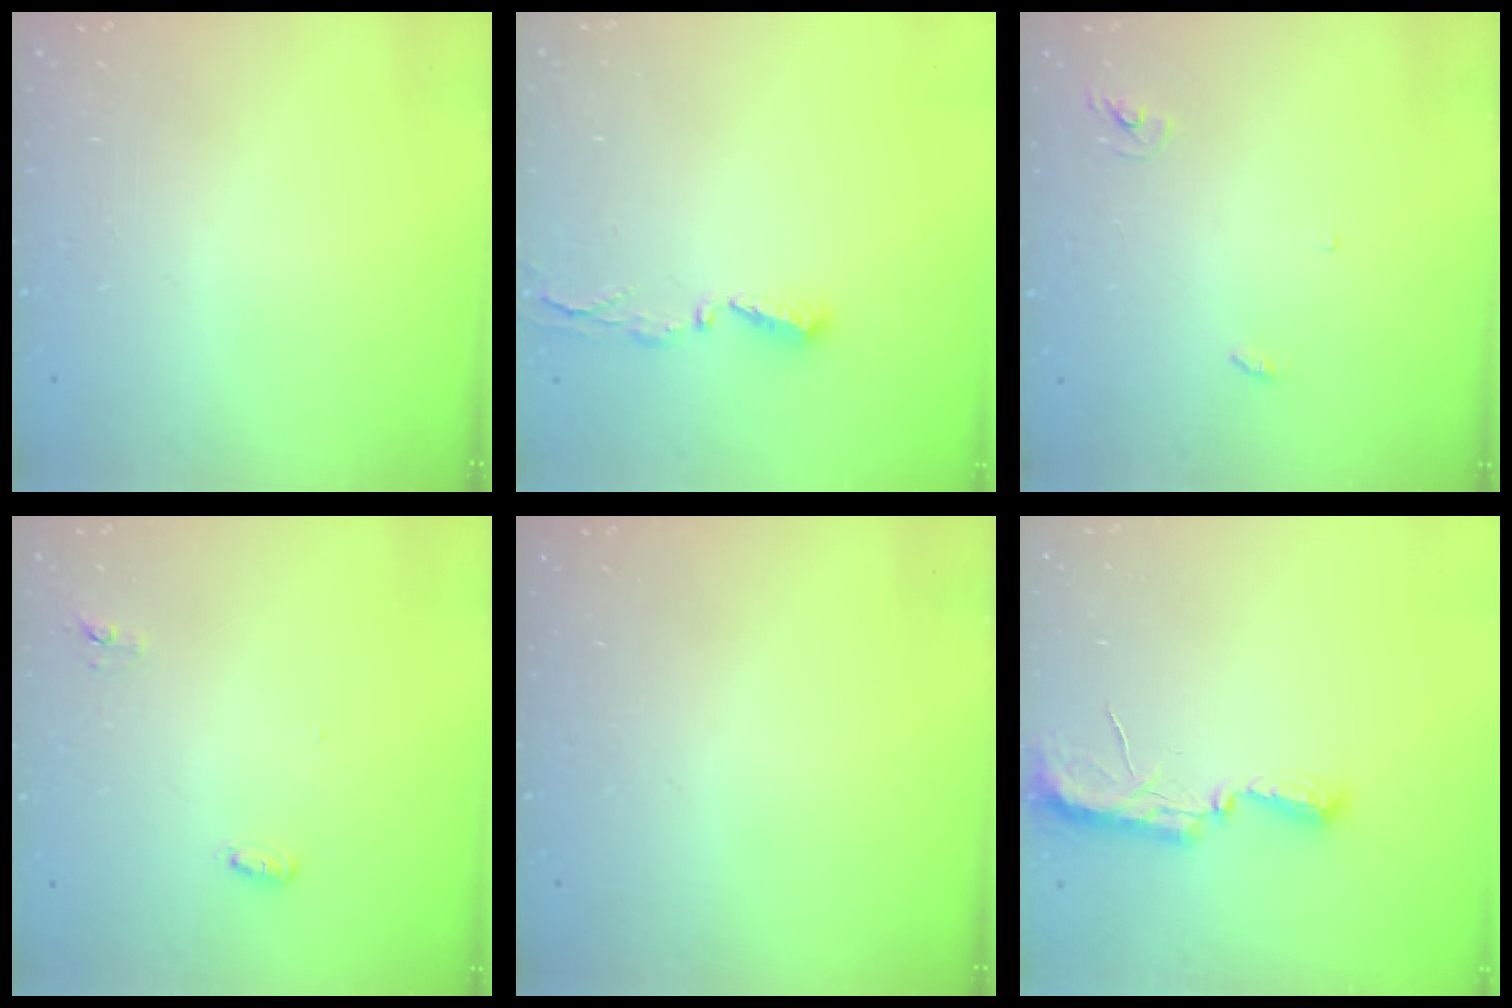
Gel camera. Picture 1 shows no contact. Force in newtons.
{"total": 4.0, "press": 4.0, "slide": 0.4}
{"total": 2.9, "press": 2.9, "slide": 0.2}
{"total": 3.6, "press": 3.5, "slide": 0.9}
{"total": 0.0}
{"total": 7.7, "press": 7.6, "slide": 1.0}